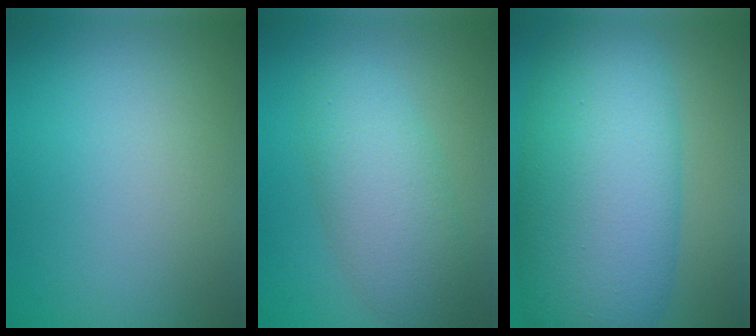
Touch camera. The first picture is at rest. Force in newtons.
{"total": 5.7, "press": 5.7, "slide": 0.2}
{"total": 13.5, "press": 13.5, "slide": 0.3}